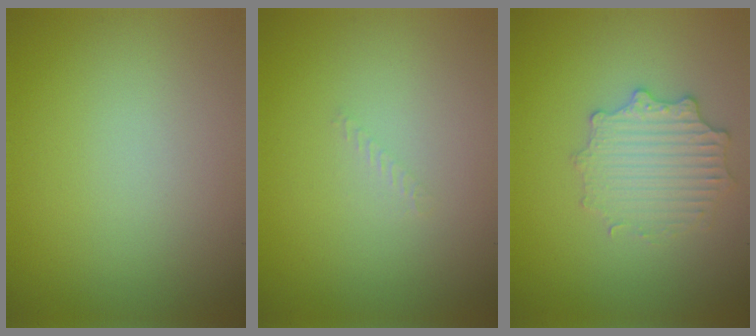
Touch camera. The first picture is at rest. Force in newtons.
{"total": 0.6, "press": 0.6, "slide": 0.1}
{"total": 2.9, "press": 2.9, "slide": 0.2}